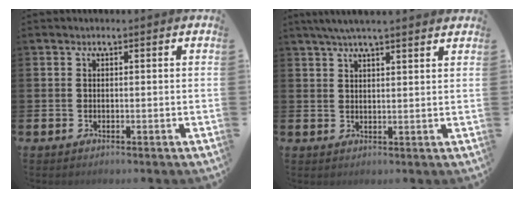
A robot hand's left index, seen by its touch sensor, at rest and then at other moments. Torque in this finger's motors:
{"motor_torque": [0.13, -0.52, 0.66, 0.21]}